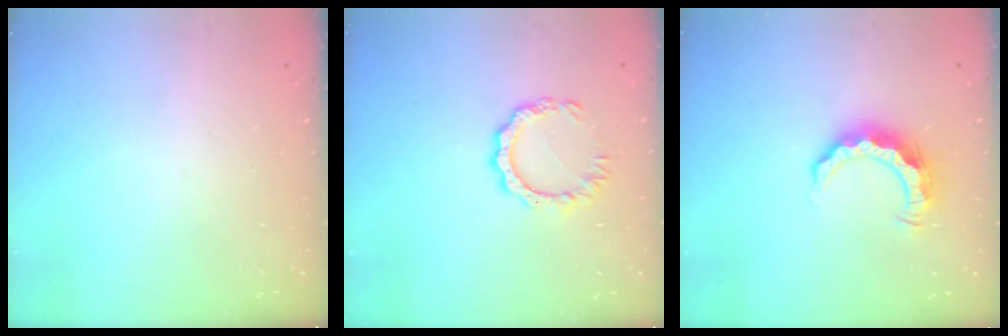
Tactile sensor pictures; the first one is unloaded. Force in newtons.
{"total": 7.8, "press": 7.8, "slide": 0.8}
{"total": 8.4, "press": 8.3, "slide": 0.6}